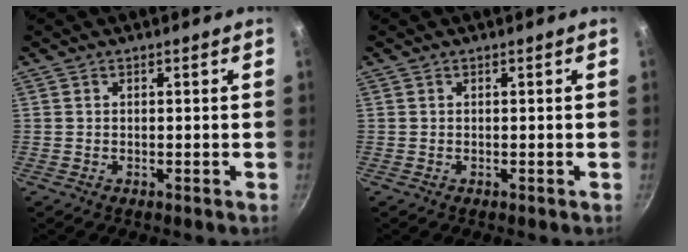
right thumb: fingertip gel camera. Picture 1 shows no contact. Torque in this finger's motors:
{"motor_torque": [-0.10, 0.10, 0.03, -0.03, 0.00]}